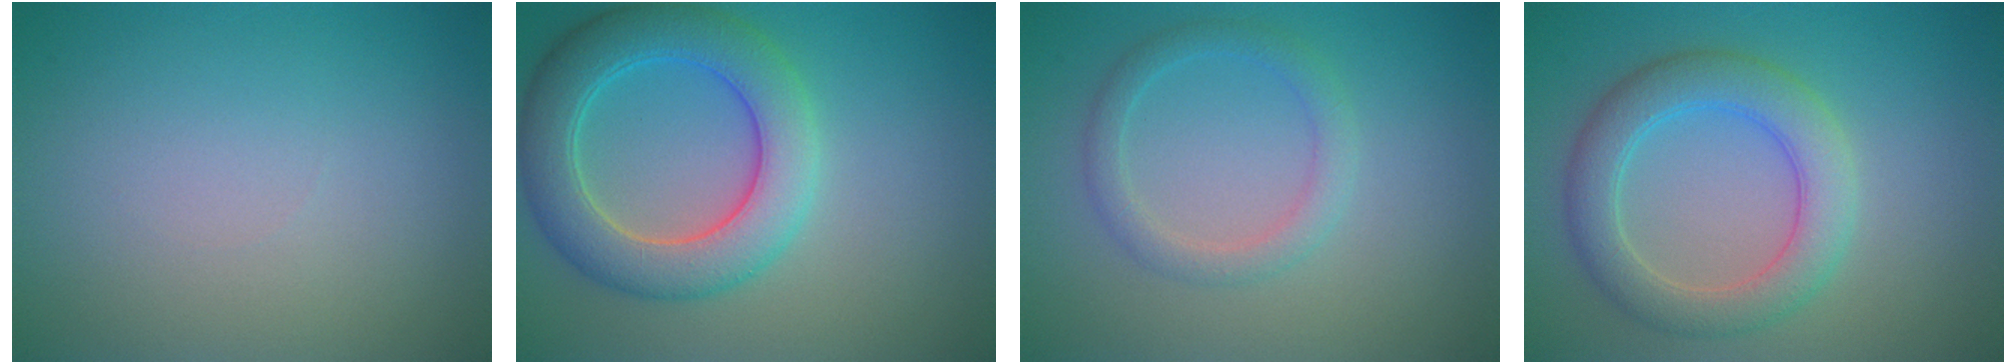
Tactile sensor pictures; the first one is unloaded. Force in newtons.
{"total": 6.8, "press": 6.8, "slide": 0.1}
{"total": 2.3, "press": 2.3, "slide": 0.1}
{"total": 4.9, "press": 4.9, "slide": 0.3}